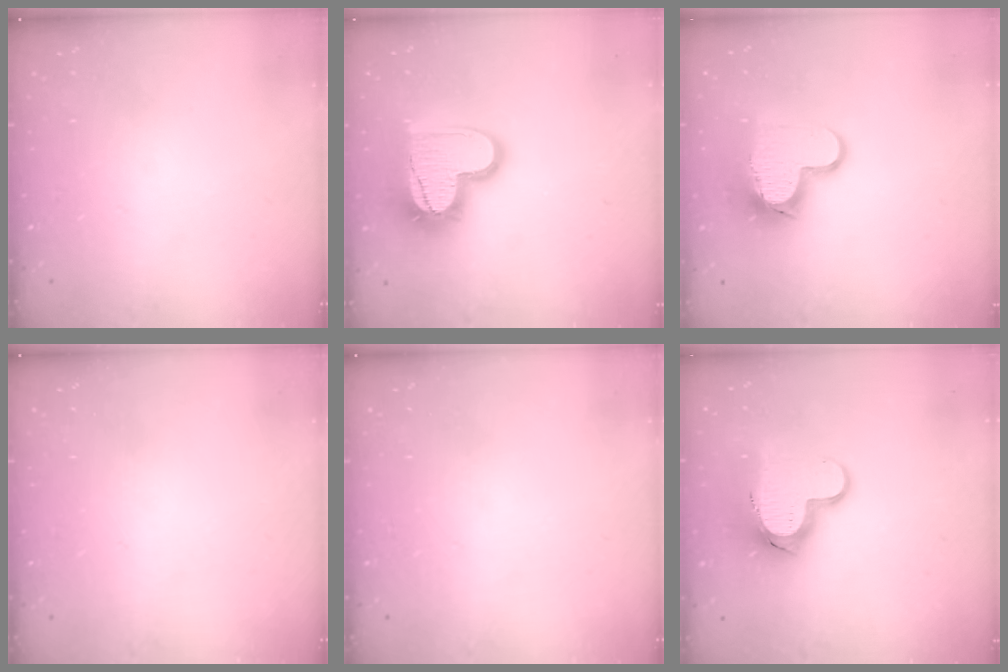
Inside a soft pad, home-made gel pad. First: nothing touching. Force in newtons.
{"total": 18.9, "press": 18.9, "slide": 1.4}
{"total": 13.2, "press": 13.2, "slide": 1.1}
{"total": 0.0}
{"total": 0.0}
{"total": 13.1, "press": 13.0, "slide": 1.3}